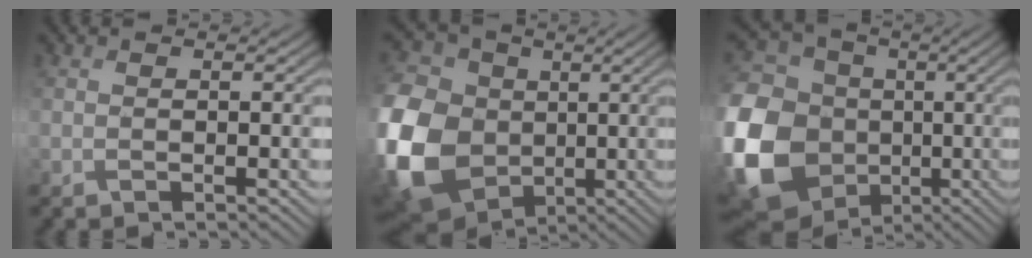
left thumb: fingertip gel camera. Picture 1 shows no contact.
{"total": 17.5, "force": [-2.1, 14.0, 10.3], "torque": [-0.297, -0.012, -0.044]}
{"total": 20.8, "force": [-4.3, 17.7, 10.0], "torque": [-0.296, -0.030, -0.099]}